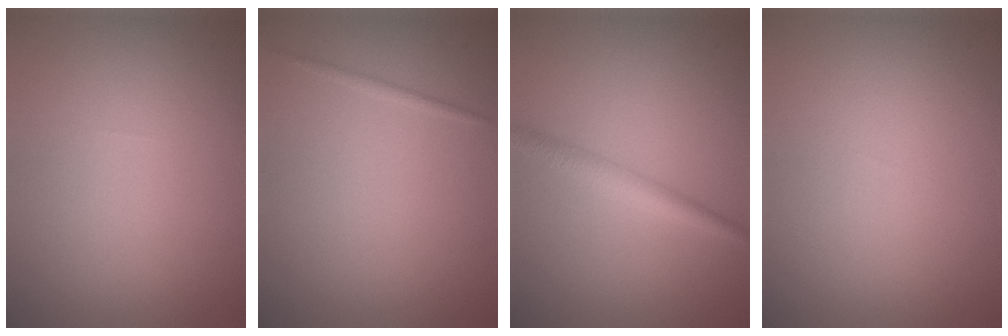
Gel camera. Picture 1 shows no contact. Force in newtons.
{"total": 0.6, "press": 0.6, "slide": 0.1}
{"total": 2.3, "press": 2.3, "slide": 0.0}
{"total": 0.0}